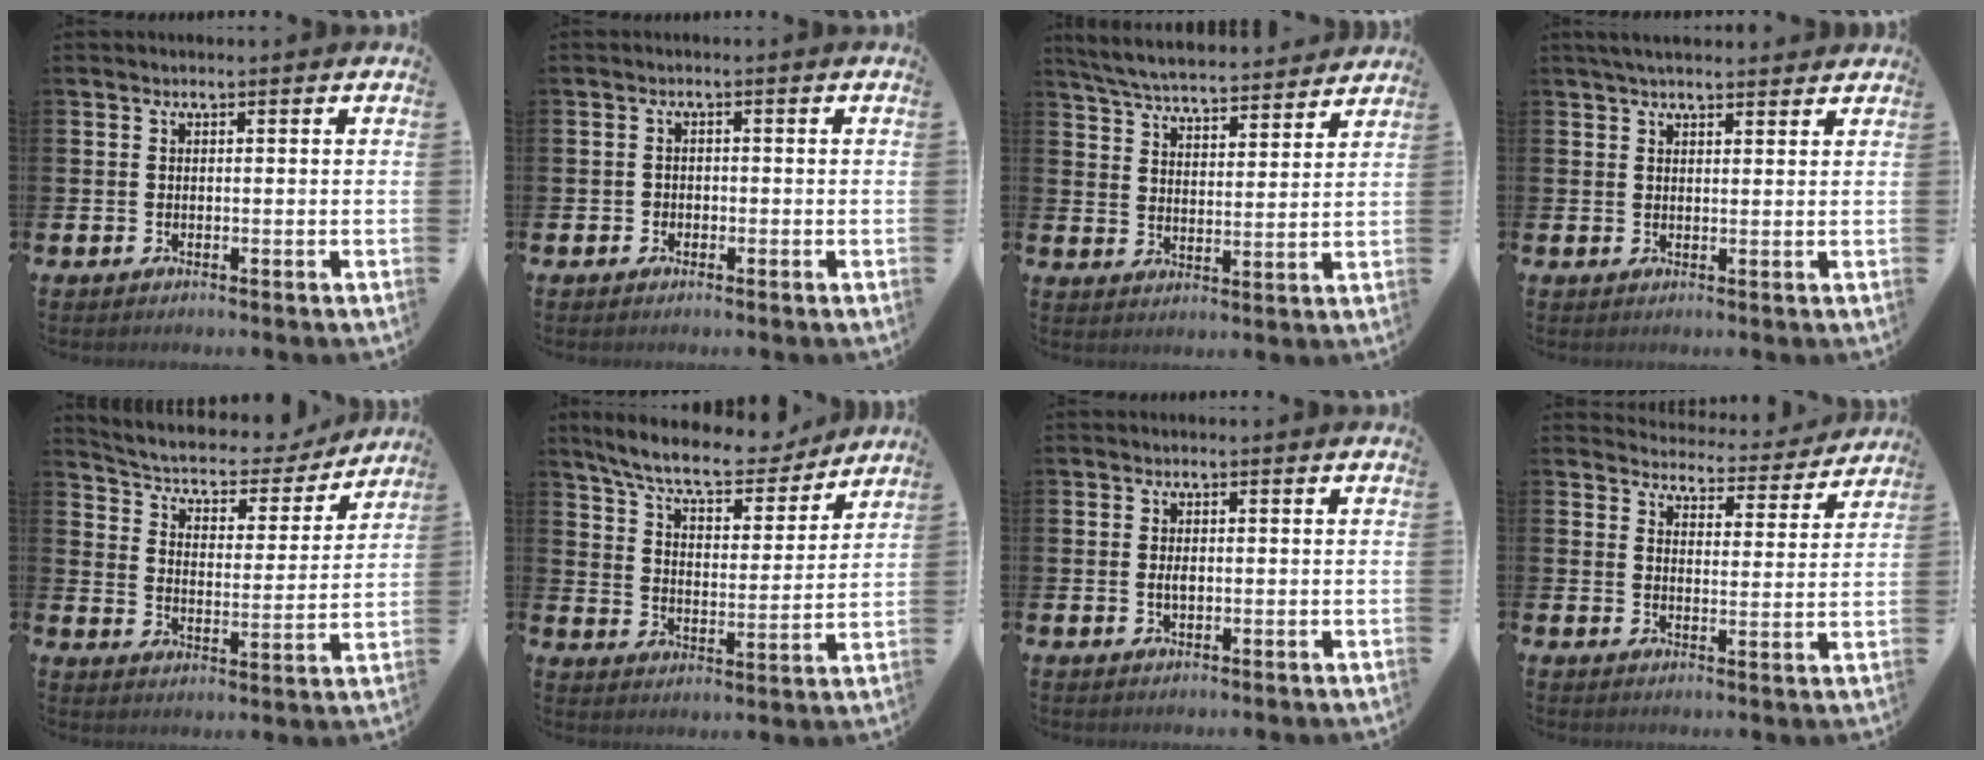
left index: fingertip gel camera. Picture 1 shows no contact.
{"total": 1.2, "force": [-0.6, 1.0, 0.1], "torque": [-0.003, 0.004, -0.016]}
{"total": 6.0, "force": [5.9, 0.6, 1.2], "torque": [-0.053, -0.041, 0.103]}
{"total": 2.8, "force": [2.6, 0.5, 0.9], "torque": [-0.023, -0.004, 0.048]}
{"total": 5.5, "force": [4.9, 1.9, 1.5], "torque": [-0.064, -0.039, 0.077]}
{"total": 9.3, "force": [8.5, 1.7, 3.4], "torque": [-0.099, -0.050, 0.148]}
{"total": 1.3, "force": [0.0, 0.7, 1.1], "torque": [-0.022, 0.003, -0.001]}
{"total": 4.2, "force": [4.1, 0.7, 0.2], "torque": [-0.013, -0.038, 0.067]}